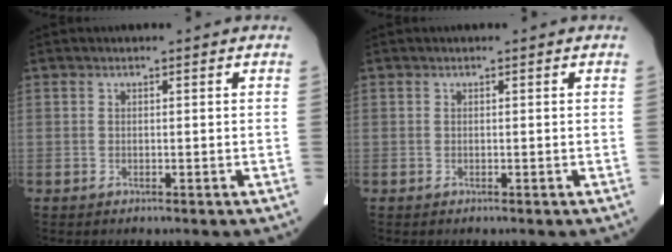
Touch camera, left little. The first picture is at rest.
{"total": 0.0}